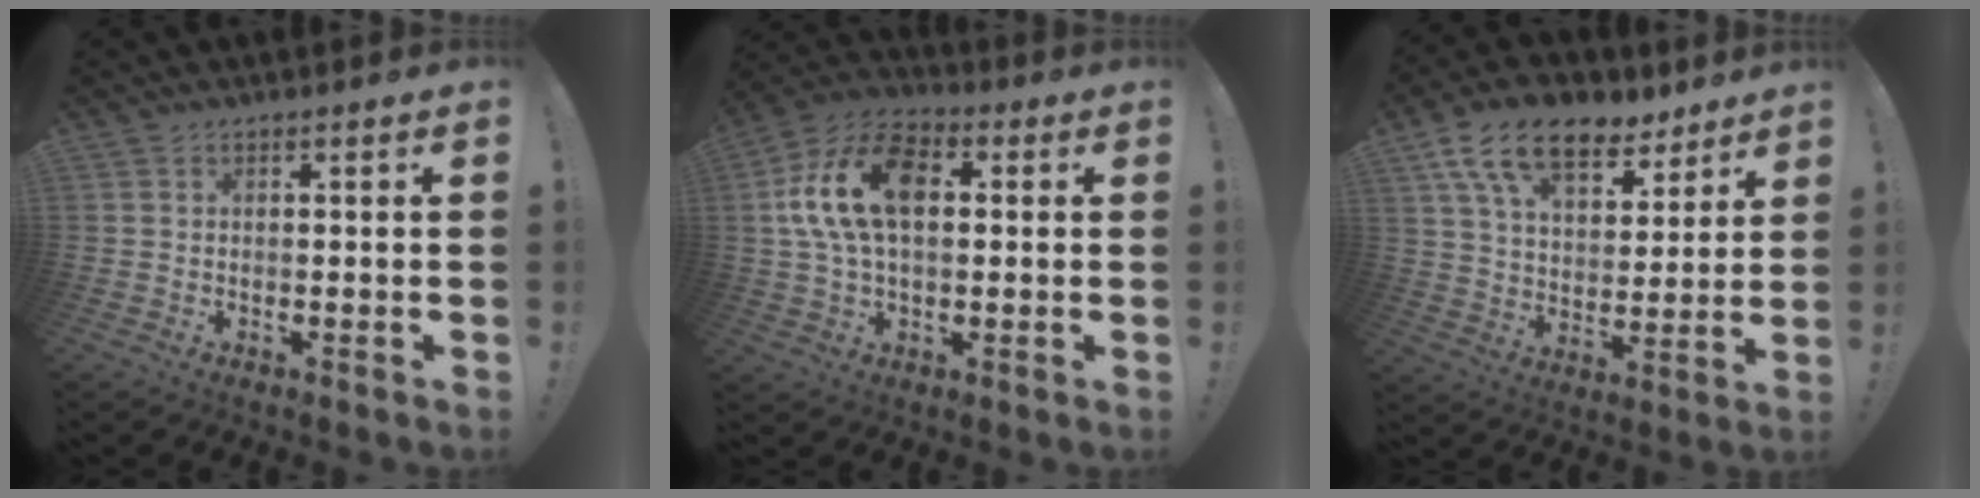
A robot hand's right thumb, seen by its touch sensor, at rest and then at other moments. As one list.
[{"total": 17.4, "force": [3.1, 10.8, 13.3], "torque": [-0.249, 0.009, 0.050]}, {"total": 16.8, "force": [10.2, 9.3, 9.5], "torque": [-0.157, -0.056, 0.185]}]